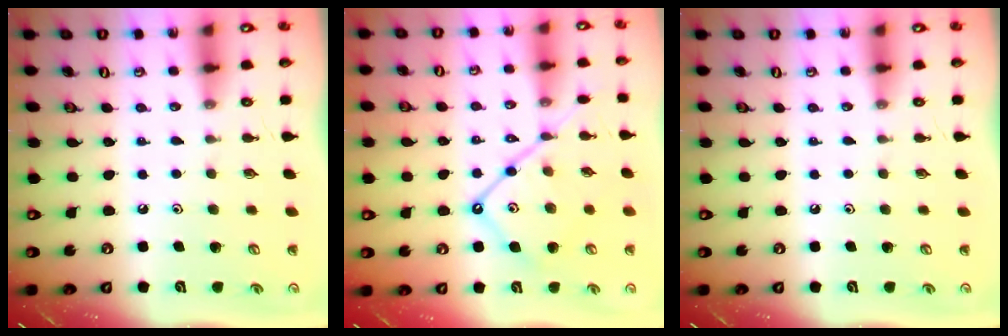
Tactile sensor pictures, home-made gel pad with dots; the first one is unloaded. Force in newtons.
{"total": 13.7, "press": 13.6, "slide": 1.2}
{"total": 0.0}